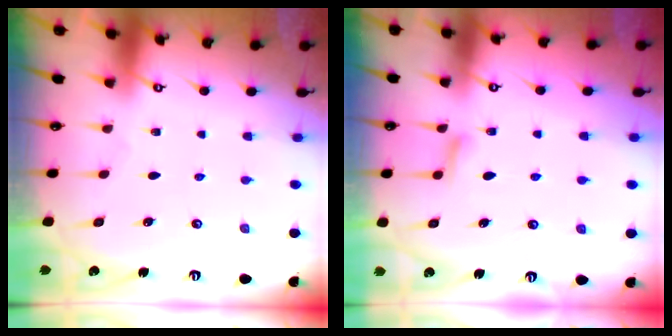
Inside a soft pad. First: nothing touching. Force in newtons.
{"total": 5.6, "press": 5.6, "slide": 0.8}